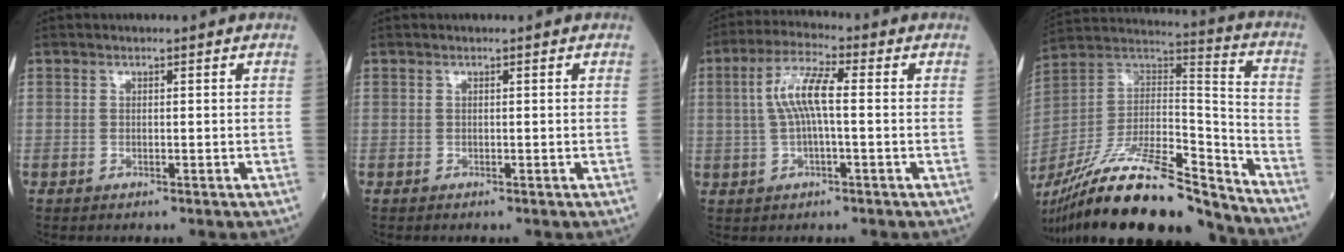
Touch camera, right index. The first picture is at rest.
{"total": 0.0}
{"total": 7.1, "force": [0.6, 1.3, 7.0], "torque": [-0.147, 0.016, 0.008]}
{"total": 26.3, "force": [-21.7, 3.8, 14.4], "torque": [-0.261, -0.005, -0.373]}